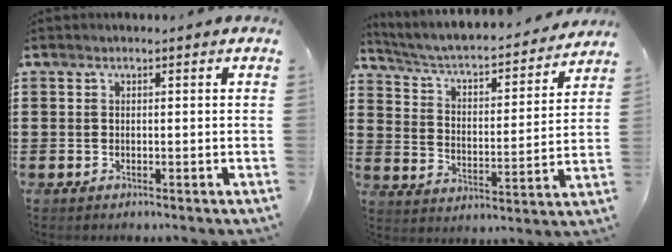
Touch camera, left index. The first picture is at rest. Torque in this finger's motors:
{"motor_torque": [1.07, -1.07, 0.24, 0.07]}